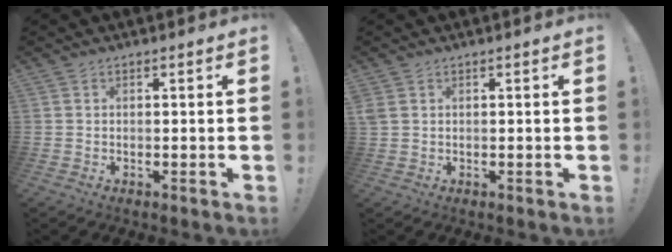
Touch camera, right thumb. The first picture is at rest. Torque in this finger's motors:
{"motor_torque": [0.23, 0.25, 0.68, 0.46, 0.14]}